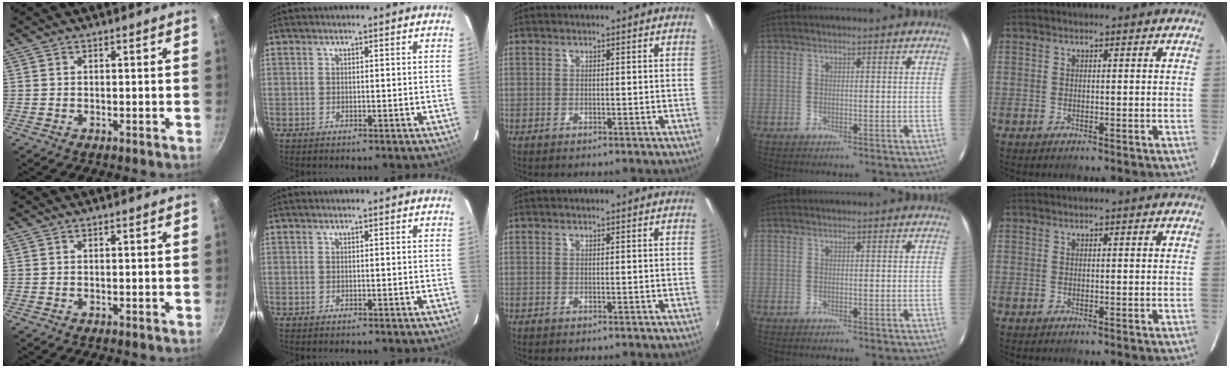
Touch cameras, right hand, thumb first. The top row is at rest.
{}